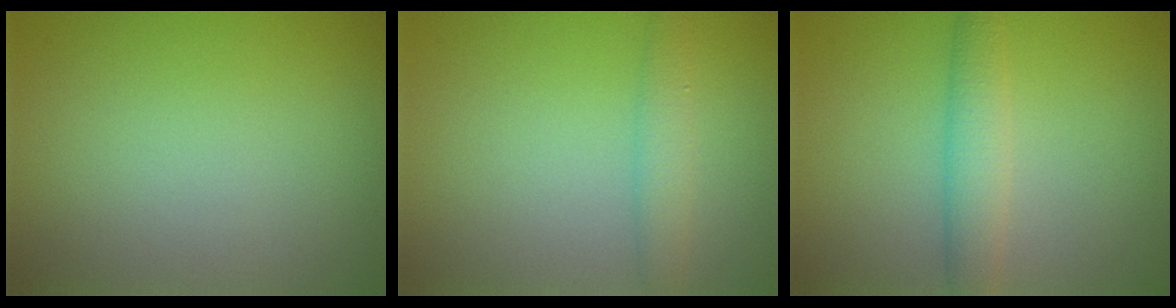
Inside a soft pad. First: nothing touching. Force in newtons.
{"total": 2.2, "press": 2.2, "slide": 0.1}
{"total": 3.0, "press": 3.0, "slide": 0.1}